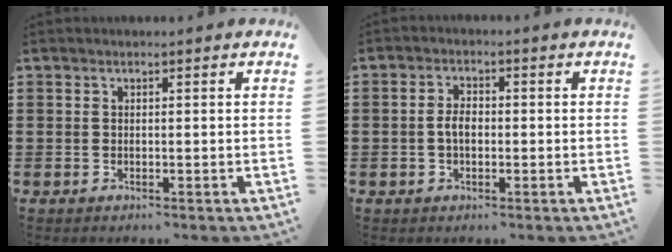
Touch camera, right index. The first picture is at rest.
{"total": 2.9, "force": [-0.3, 1.6, 2.4], "torque": [-0.053, 0.001, -0.009]}